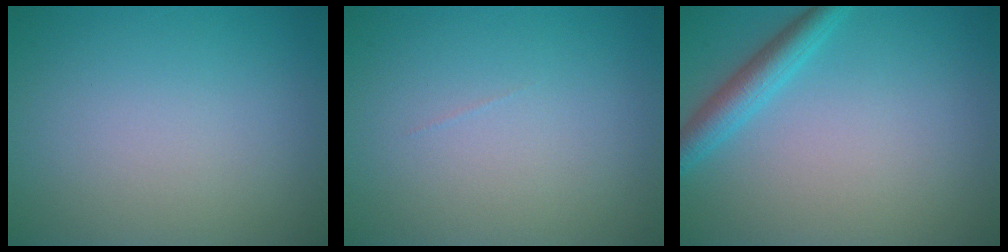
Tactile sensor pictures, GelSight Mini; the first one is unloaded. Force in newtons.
{"total": 0.0}
{"total": 3.0, "press": 3.0, "slide": 0.2}